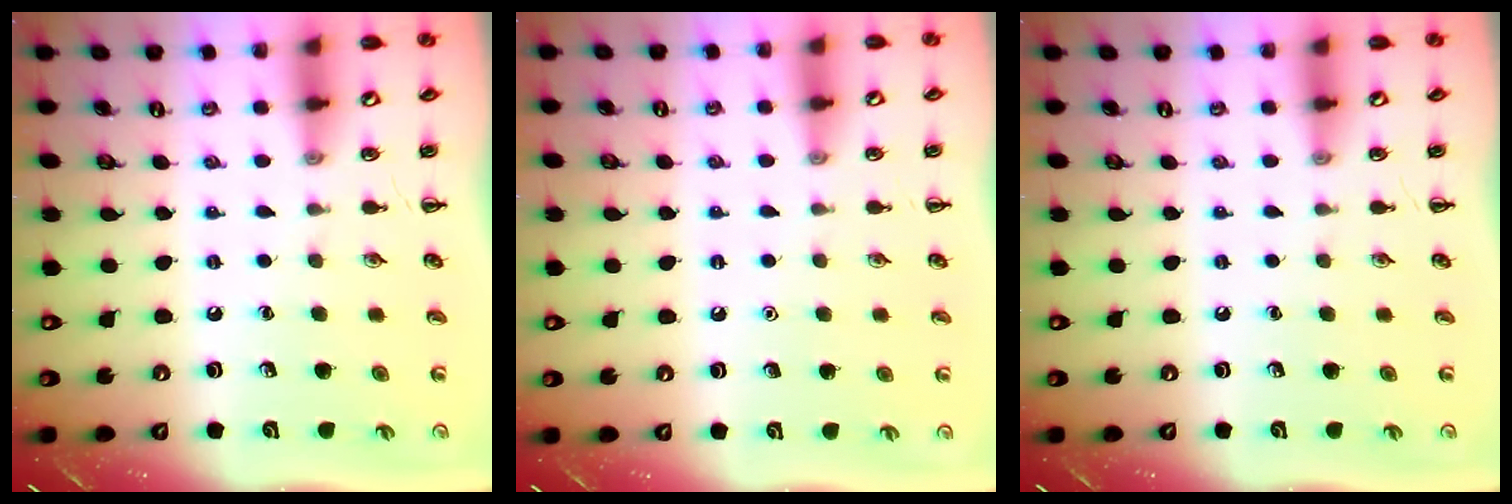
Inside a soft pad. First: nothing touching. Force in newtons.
{"total": 1.6, "press": 1.6, "slide": 0.1}
{"total": 0.0}